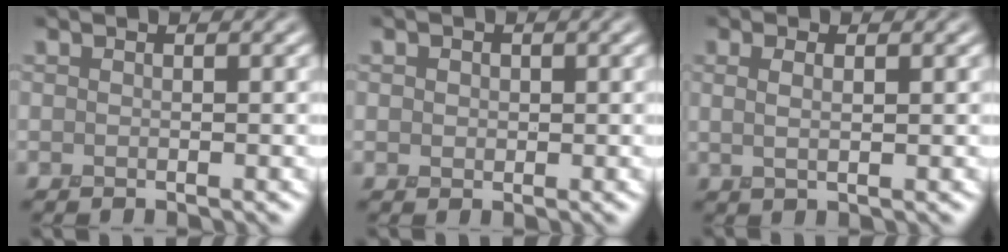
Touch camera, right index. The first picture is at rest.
{"total": 1.2, "force": [0.1, 1.1, 0.4], "torque": [-0.008, 0.003, 0.000]}
{"total": 1.2, "force": [0.4, 0.3, 1.1], "torque": [-0.024, -0.003, 0.012]}